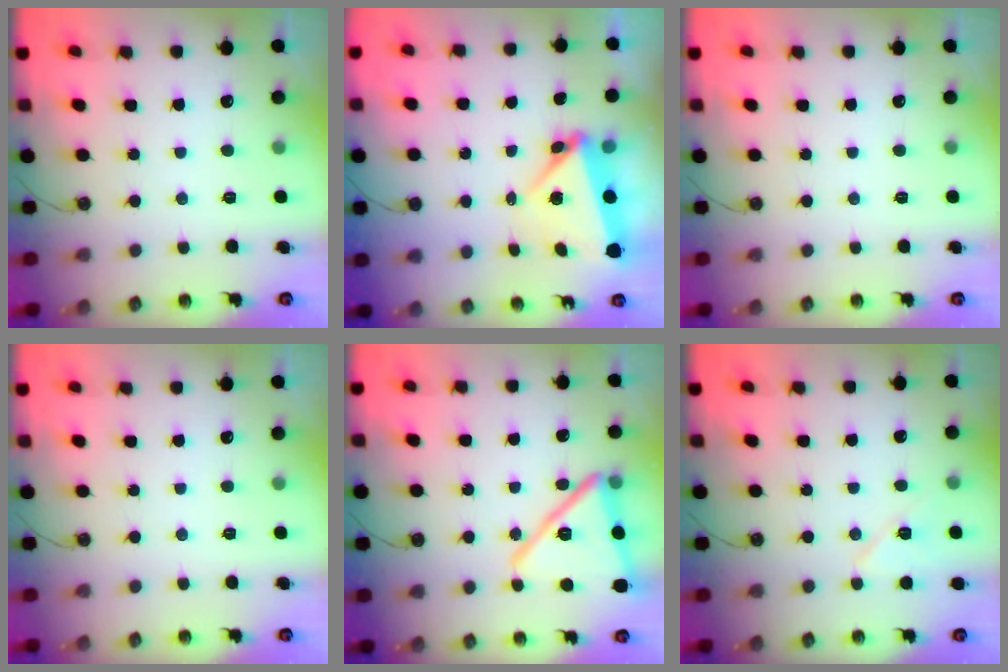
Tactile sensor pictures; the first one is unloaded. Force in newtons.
{"total": 5.7, "press": 5.4, "slide": 2.0}
{"total": 0.0}
{"total": 0.0}
{"total": 18.6, "press": 17.4, "slide": 6.6}
{"total": 8.6, "press": 8.0, "slide": 3.2}